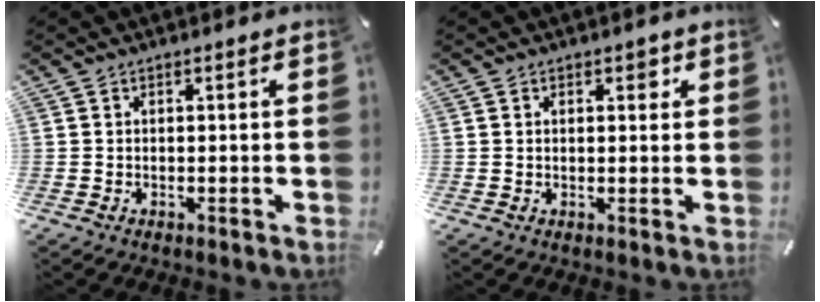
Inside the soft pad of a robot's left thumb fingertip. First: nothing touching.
{"total": 2.0, "force": [0.6, 1.2, 1.5], "torque": [-0.015, 0.001, 0.006]}